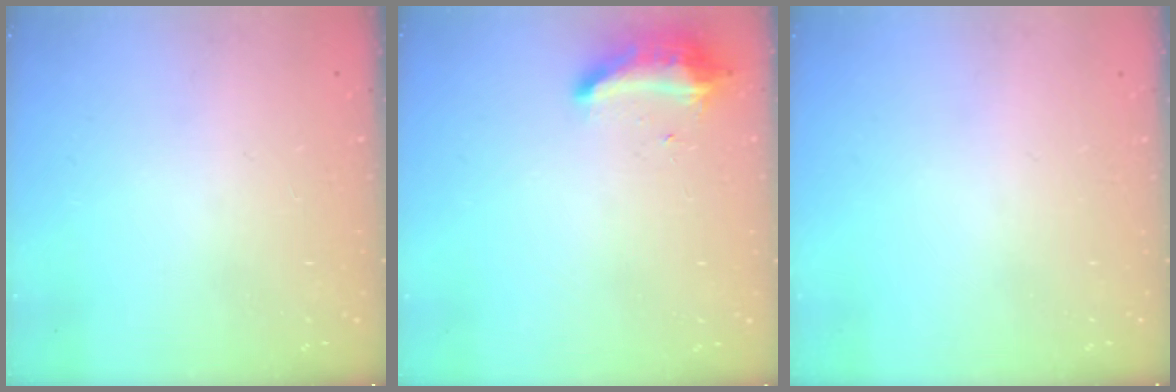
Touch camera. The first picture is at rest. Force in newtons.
{"total": 9.1, "press": 9.1, "slide": 0.7}
{"total": 0.0}